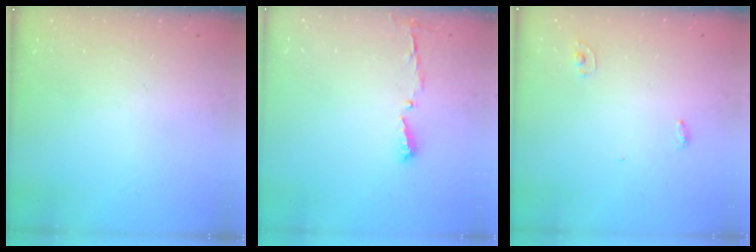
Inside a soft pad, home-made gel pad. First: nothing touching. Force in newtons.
{"total": 4.3, "press": 4.3, "slide": 0.5}
{"total": 3.6, "press": 3.5, "slide": 0.3}